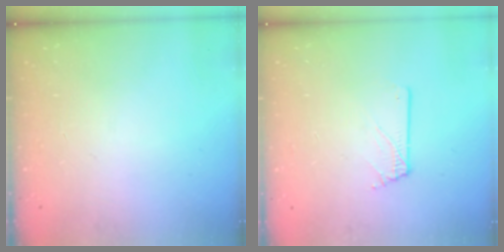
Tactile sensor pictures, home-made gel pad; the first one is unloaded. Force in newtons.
{"total": 0.9, "press": 0.9, "slide": 0.0}